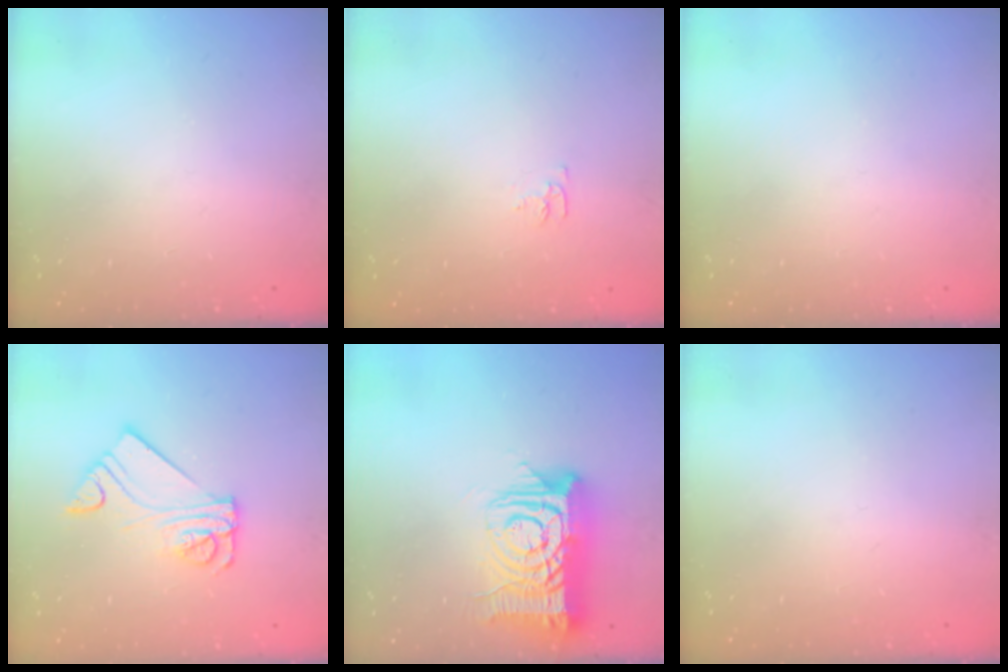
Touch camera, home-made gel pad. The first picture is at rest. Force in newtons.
{"total": 4.0, "press": 3.9, "slide": 0.4}
{"total": 0.0}
{"total": 11.4, "press": 11.3, "slide": 1.2}
{"total": 16.0, "press": 15.9, "slide": 1.6}
{"total": 0.7, "press": 0.6, "slide": 0.1}